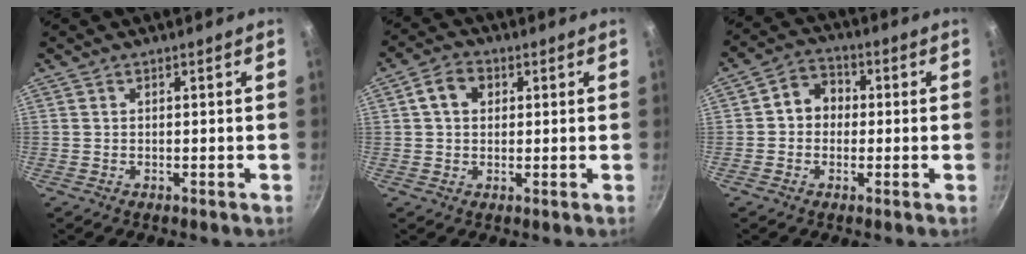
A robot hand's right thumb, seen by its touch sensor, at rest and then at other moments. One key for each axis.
{"total": 5.3, "fx": 1.4, "fy": 4.0, "fz": 3.2, "tx": -0.044, "ty": 0.008, "tz": 0.017}
{"total": 6.3, "fx": 0.2, "fy": 5.4, "fz": 3.2, "tx": -0.020, "ty": 0.014, "tz": -0.012}